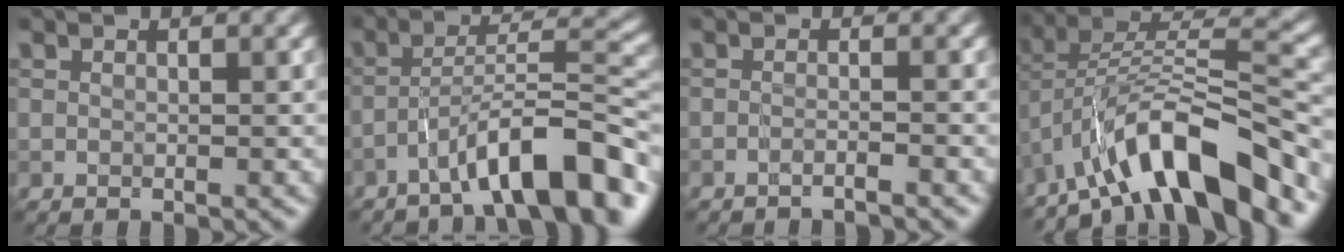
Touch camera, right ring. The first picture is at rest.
{"total": 8.9, "force": [-5.6, 1.8, 6.7], "torque": [-0.098, 0.021, -0.089]}
{"total": 1.5, "force": [-1.2, 0.1, 0.8], "torque": [-0.009, -0.004, -0.028]}
{"total": 11.0, "force": [-7.1, 3.3, 7.7], "torque": [-0.109, 0.017, -0.128]}